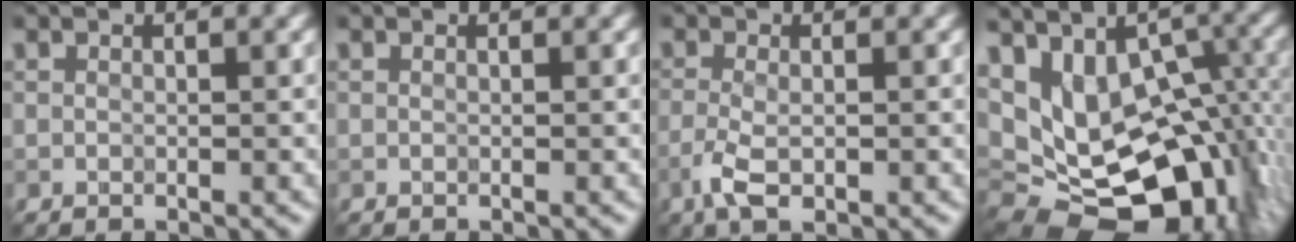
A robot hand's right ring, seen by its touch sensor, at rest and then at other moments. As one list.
[{"total": 0.0}, {"total": 2.7, "force": [-1.6, 0.9, 2.0], "torque": [-0.049, -0.009, -0.029]}, {"total": 14.6, "force": [-0.9, 9.2, 11.3], "torque": [-0.164, -0.012, 0.029]}]